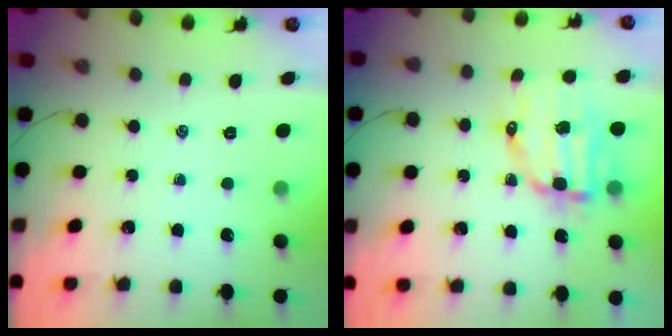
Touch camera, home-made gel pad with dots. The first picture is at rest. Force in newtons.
{"total": 10.9, "press": 10.7, "slide": 2.2}